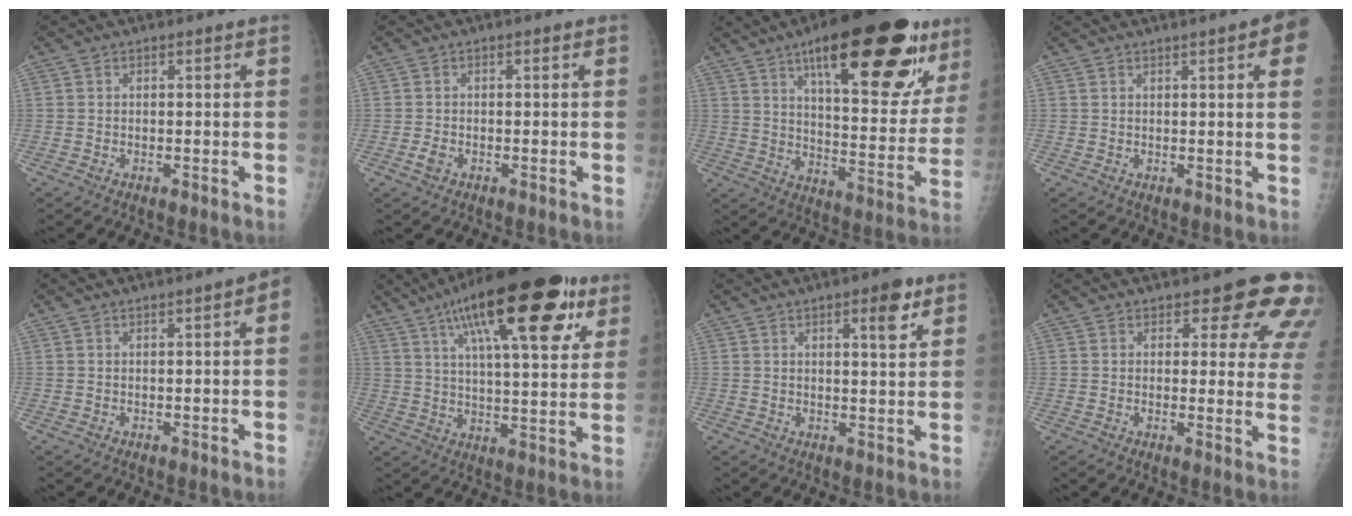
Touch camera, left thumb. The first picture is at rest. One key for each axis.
{"total": 1.5, "fx": -0.8, "fy": 1.0, "fz": 0.8, "tx": -0.015, "ty": -0.001, "tz": -0.014}
{"total": 29.2, "fx": 16.5, "fy": 9.3, "fz": 22.3, "tx": -0.286, "ty": -0.047, "tz": 0.244}
{"total": 7.2, "fx": 3.0, "fy": 0.8, "fz": 6.5, "tx": -0.067, "ty": 0.002, "tz": 0.029}
{"total": 3.0, "fx": 0.7, "fy": 0.4, "fz": 2.9, "tx": -0.034, "ty": 0.008, "tz": 0.005}
{"total": 25.2, "fx": 12.8, "fy": 7.9, "fz": 20.3, "tx": -0.297, "ty": -0.013, "tz": 0.196}
{"total": 5.4, "fx": 2.9, "fy": 1.5, "fz": 4.2, "tx": -0.049, "ty": -0.015, "tz": 0.039}
{"total": 11.5, "fx": 7.9, "fy": 4.8, "fz": 6.9, "tx": -0.030, "ty": -0.041, "tz": 0.068}